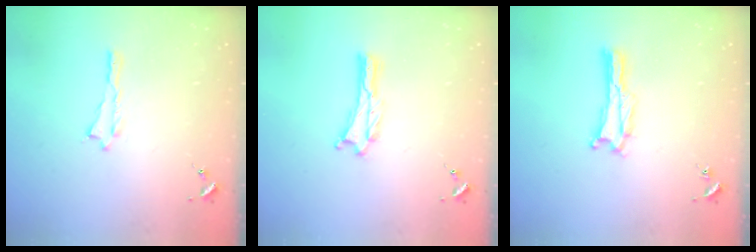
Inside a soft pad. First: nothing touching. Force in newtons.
{"total": 0.0}
{"total": 0.0}